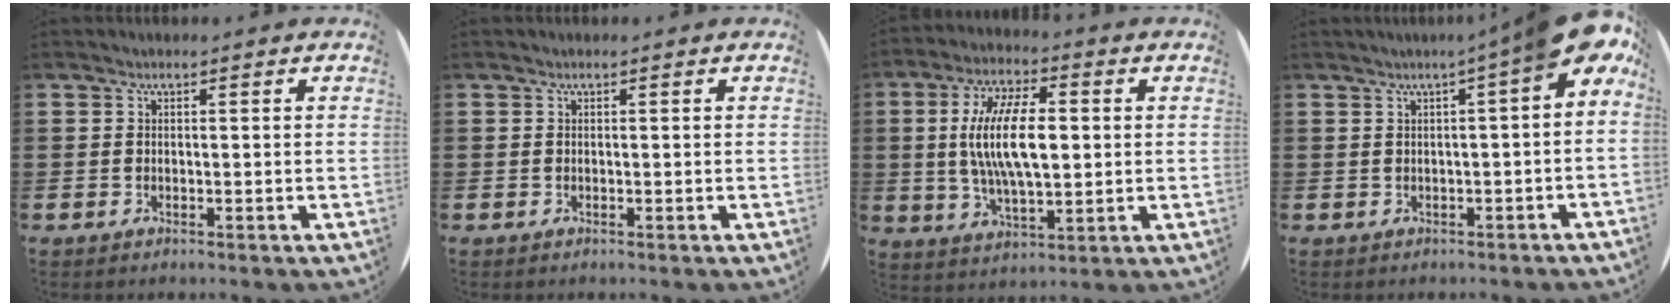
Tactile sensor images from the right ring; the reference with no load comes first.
{"total": 0.0}
{"total": 10.5, "force": [1.2, 4.1, 9.5], "torque": [-0.202, 0.009, 0.015]}
{"total": 3.7, "force": [1.5, 0.0, 3.4], "torque": [-0.055, -0.019, 0.016]}